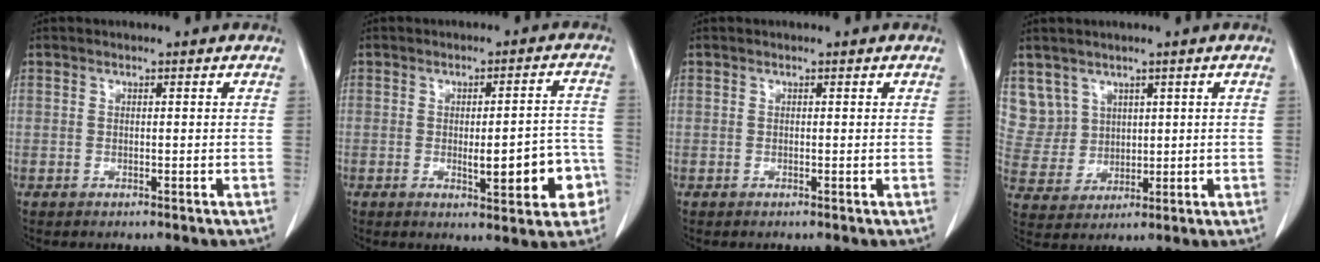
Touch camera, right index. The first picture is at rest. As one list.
[{"total": 9.6, "force": [-2.8, 2.4, 8.9], "torque": [-0.105, 0.015, -0.028]}, {"total": 0.0}, {"total": 7.7, "force": [4.4, 6.3, 0.0], "torque": [-0.008, 0.017, 0.106]}]